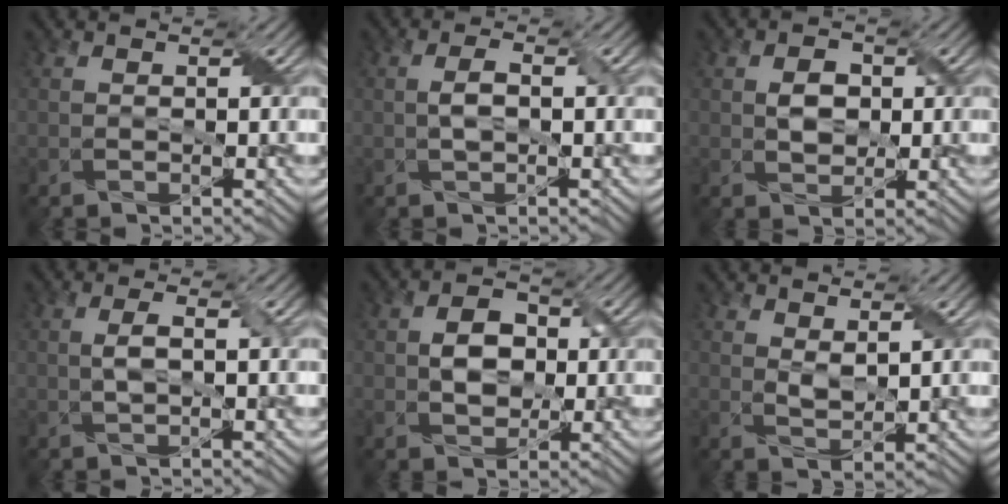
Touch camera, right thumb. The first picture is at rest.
{"total": 2.4, "force": [-0.1, 1.0, 2.1], "torque": [-0.048, 0.004, -0.001]}
{"total": 3.2, "force": [0.3, 2.4, 2.2], "torque": [-0.048, 0.001, 0.003]}
{"total": 2.1, "force": [0.1, 0.5, 2.0], "torque": [-0.046, 0.006, 0.003]}
{"total": 4.3, "force": [0.0, 3.2, 2.9], "torque": [-0.056, 0.002, -0.004]}
{"total": 2.0, "force": [1.3, 0.7, 1.3], "torque": [-0.033, -0.004, 0.029]}